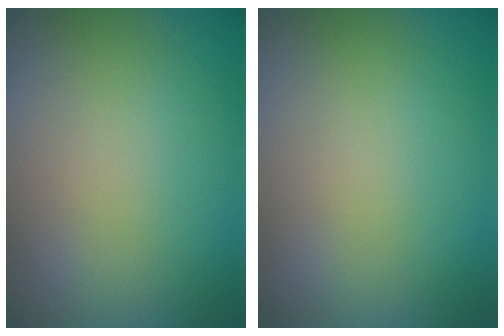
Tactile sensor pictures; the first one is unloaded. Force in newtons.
{"total": 0.0}